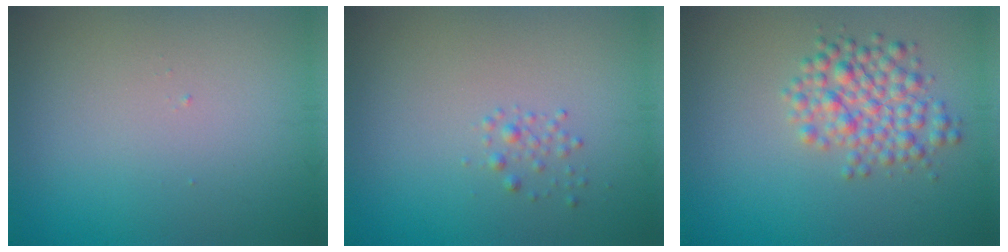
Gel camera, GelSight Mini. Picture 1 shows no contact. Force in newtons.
{"total": 0.9, "press": 0.9, "slide": 0.1}
{"total": 3.9, "press": 3.9, "slide": 0.2}